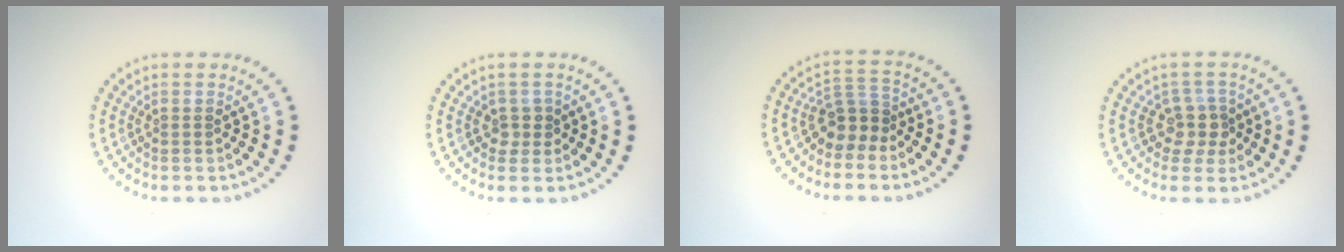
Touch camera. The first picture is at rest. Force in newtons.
{"total": 1.3, "press": 1.1, "slide": 0.7}
{"total": 2.8, "press": 2.3, "slide": 1.7}
{"total": 2.3, "press": 2.0, "slide": 1.2}